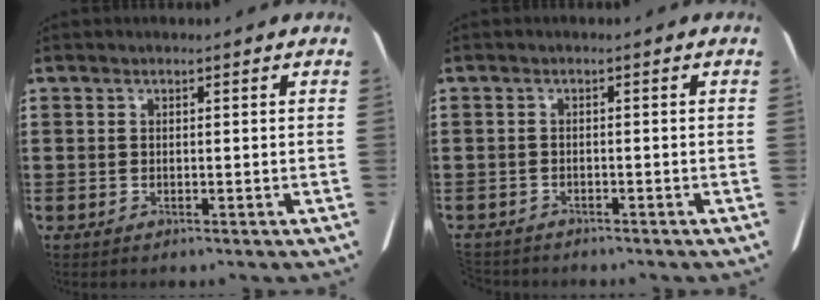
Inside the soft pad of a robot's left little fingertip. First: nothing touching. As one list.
[{"total": 1.1, "force": [-1.1, 0.0, 0.0], "torque": [-0.003, 0.000, -0.025]}]